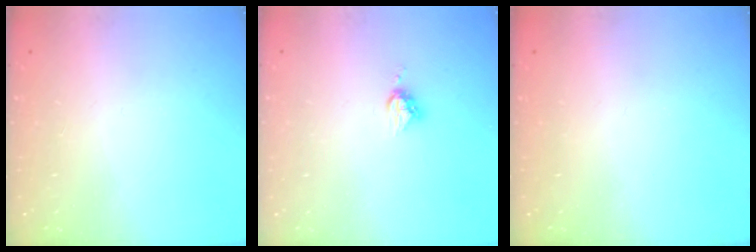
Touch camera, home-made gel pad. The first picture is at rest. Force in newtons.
{"total": 5.1, "press": 5.1, "slide": 0.0}
{"total": 0.0}